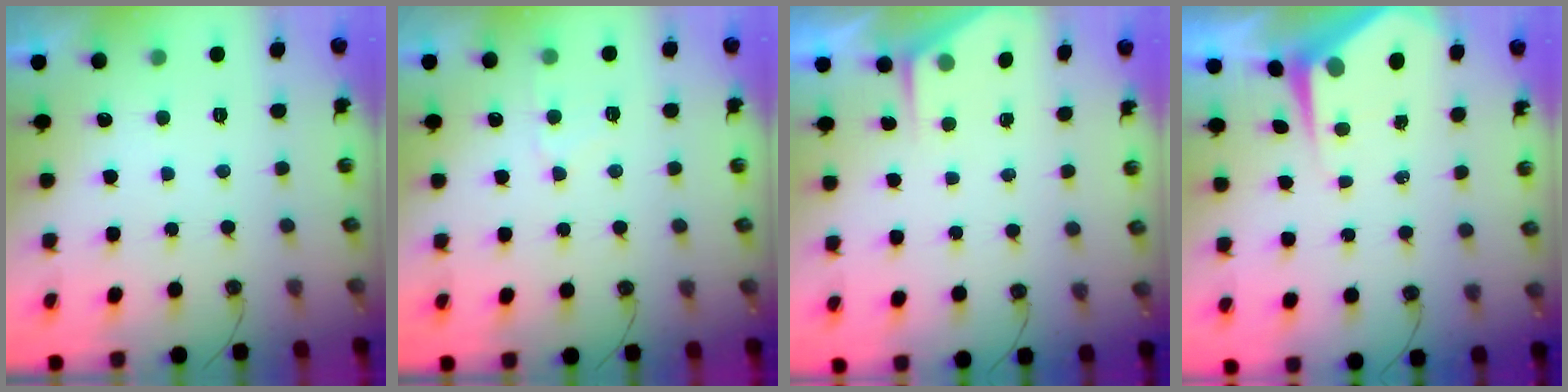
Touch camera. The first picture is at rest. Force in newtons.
{"total": 5.5, "press": 5.5, "slide": 0.6}
{"total": 2.1, "press": 2.1, "slide": 0.2}
{"total": 5.5, "press": 5.5, "slide": 0.5}